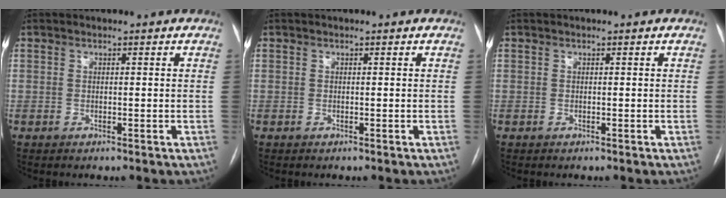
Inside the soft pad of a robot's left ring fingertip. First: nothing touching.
{"total": 0.0}
{"total": 0.0}